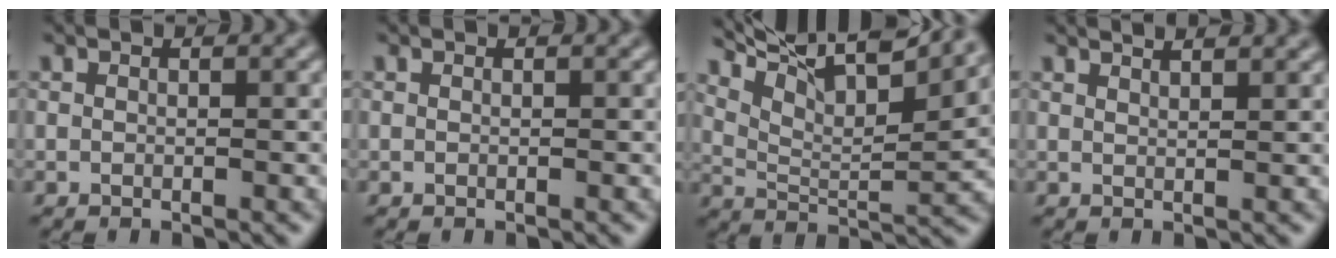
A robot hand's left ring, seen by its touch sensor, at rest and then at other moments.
{"total": 0.0}
{"total": 10.6, "force": [7.9, 2.7, 6.6], "torque": [-0.125, 0.016, 0.121]}
{"total": 2.9, "force": [2.4, 0.9, 1.3], "torque": [0.002, 0.025, 0.007]}